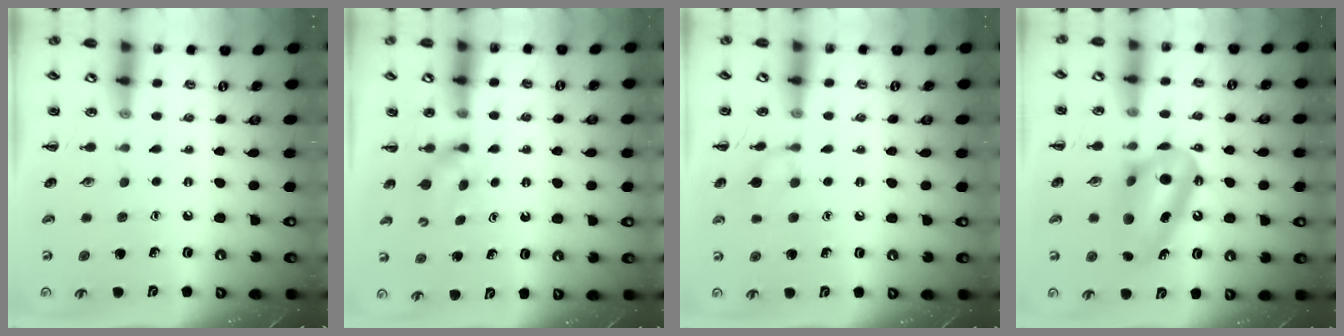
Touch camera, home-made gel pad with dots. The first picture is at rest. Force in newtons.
{"total": 4.0, "press": 3.8, "slide": 1.1}
{"total": 7.9, "press": 7.6, "slide": 2.3}
{"total": 12.1, "press": 12.0, "slide": 1.6}